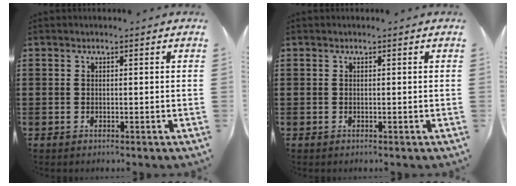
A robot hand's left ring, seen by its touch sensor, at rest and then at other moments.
{"total": 0.0}